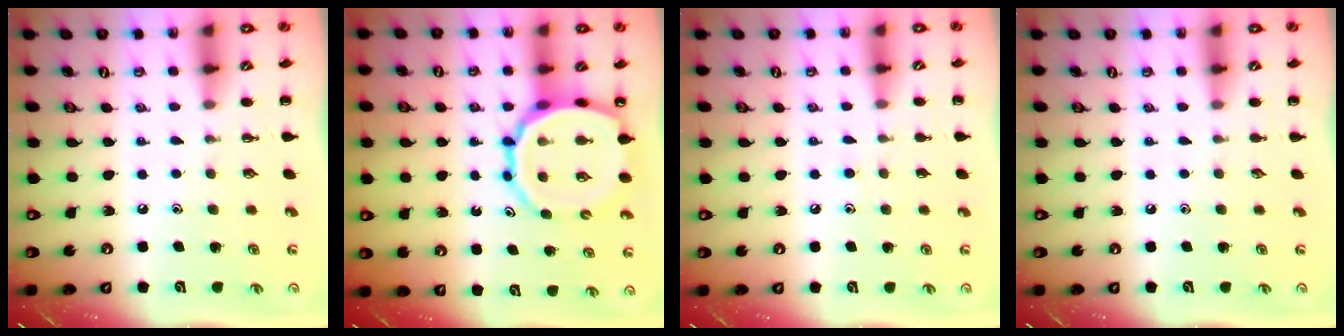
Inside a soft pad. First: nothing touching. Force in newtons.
{"total": 16.3, "press": 15.8, "slide": 4.0}
{"total": 4.6, "press": 4.1, "slide": 1.9}
{"total": 0.0}